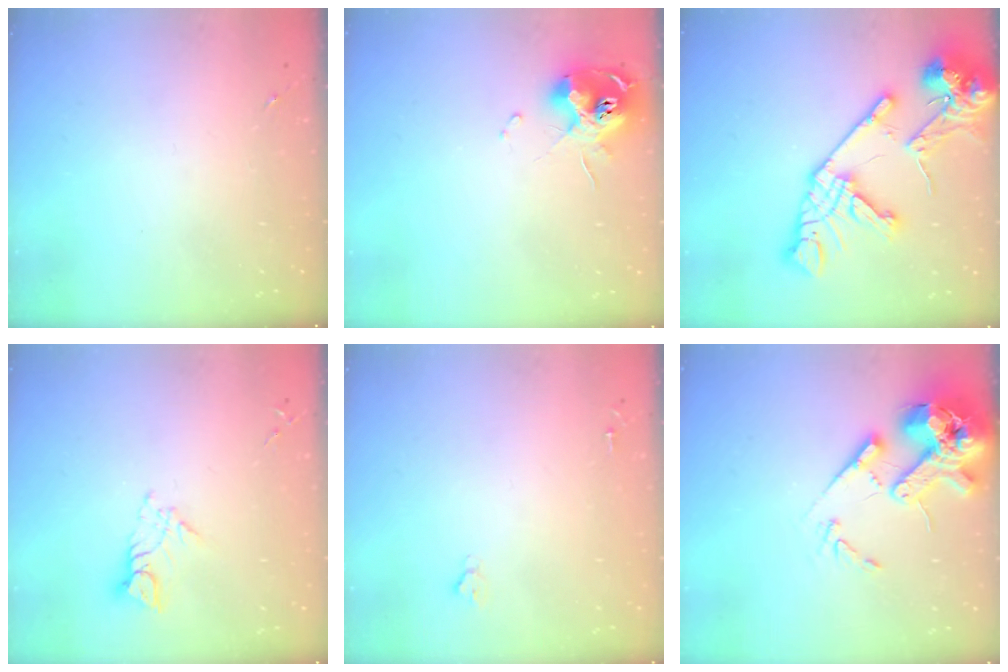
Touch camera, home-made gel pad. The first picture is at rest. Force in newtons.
{"total": 11.8, "press": 11.7, "slide": 1.7}
{"total": 22.2, "press": 22.0, "slide": 2.9}
{"total": 6.6, "press": 6.6, "slide": 0.3}
{"total": 1.9, "press": 1.9, "slide": 0.2}
{"total": 18.0, "press": 17.8, "slide": 2.5}